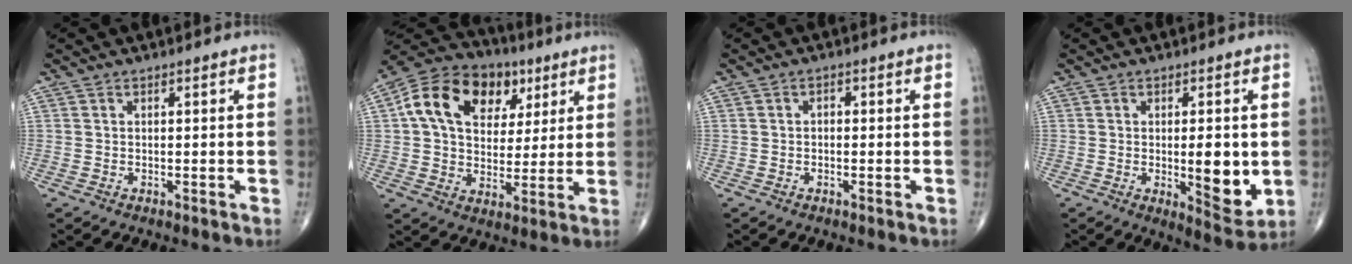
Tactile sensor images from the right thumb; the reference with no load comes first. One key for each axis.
{"total": 18.7, "fx": 6.3, "fy": 13.0, "fz": 11.8, "tx": -0.181, "ty": 0.009, "tz": 0.099}
{"total": 1.0, "fx": -0.2, "fy": 0.7, "fz": 0.7, "tx": -0.007, "ty": 0.004, "tz": -0.006}
{"total": 9.1, "fx": -0.7, "fy": 3.3, "fz": 8.4, "tx": -0.100, "ty": -0.019, "tz": 0.000}